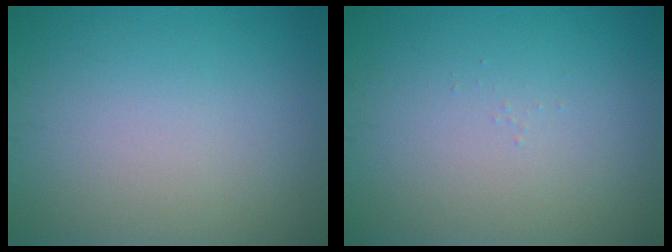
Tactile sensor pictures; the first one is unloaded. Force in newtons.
{"total": 0.0}